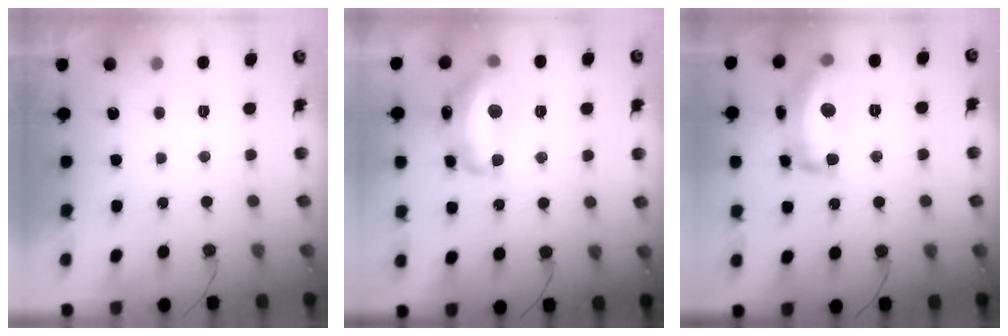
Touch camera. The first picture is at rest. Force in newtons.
{"total": 14.9, "press": 14.8, "slide": 0.9}
{"total": 16.7, "press": 16.7, "slide": 1.2}